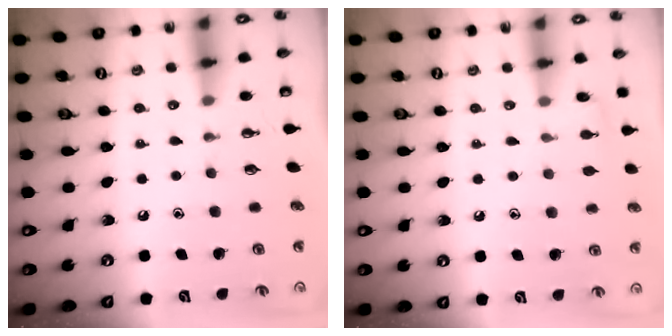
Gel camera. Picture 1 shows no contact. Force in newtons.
{"total": 5.9, "press": 5.9, "slide": 0.5}